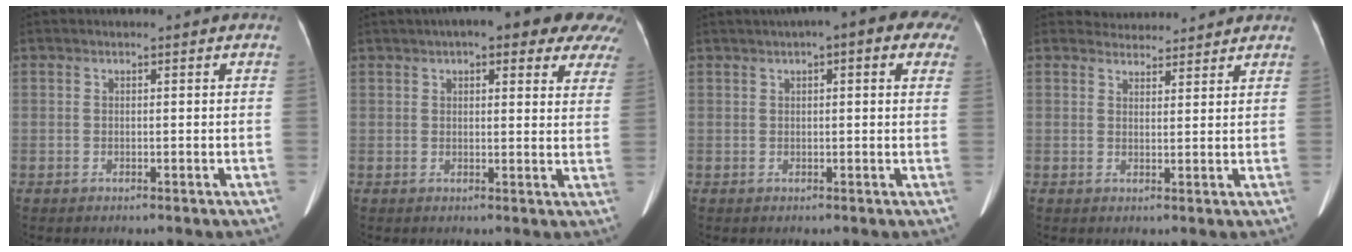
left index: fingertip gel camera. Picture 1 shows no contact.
{"total": 16.6, "force": [12.1, 4.7, 10.2], "torque": [-0.121, 0.032, 0.133]}
{"total": 9.4, "force": [5.3, 2.7, 7.2], "torque": [-0.085, 0.045, 0.057]}
{"total": 4.5, "force": [4.4, 1.1, -0.3], "torque": [0.004, 0.019, 0.060]}